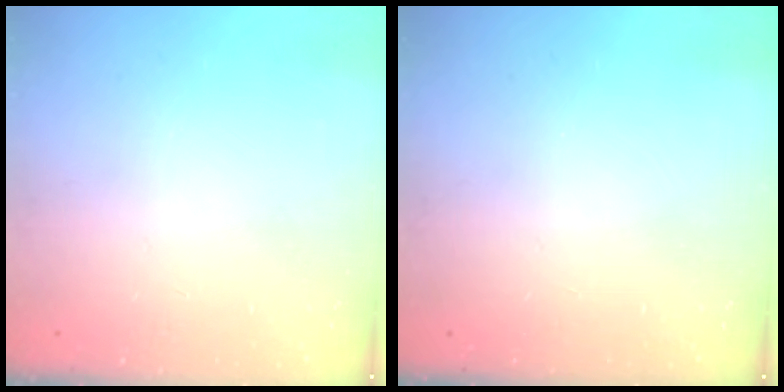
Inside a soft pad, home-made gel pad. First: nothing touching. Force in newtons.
{"total": 0.0}